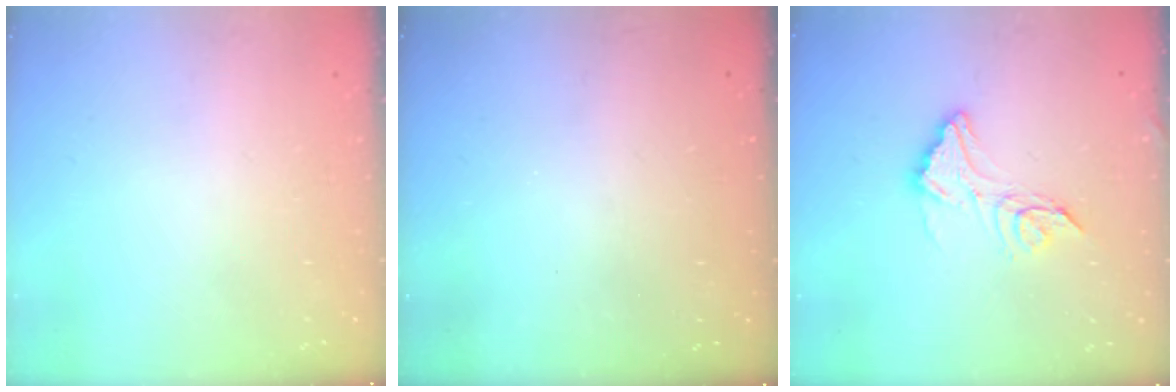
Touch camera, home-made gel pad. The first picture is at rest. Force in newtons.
{"total": 3.2, "press": 3.2, "slide": 0.1}
{"total": 12.4, "press": 12.4, "slide": 0.8}